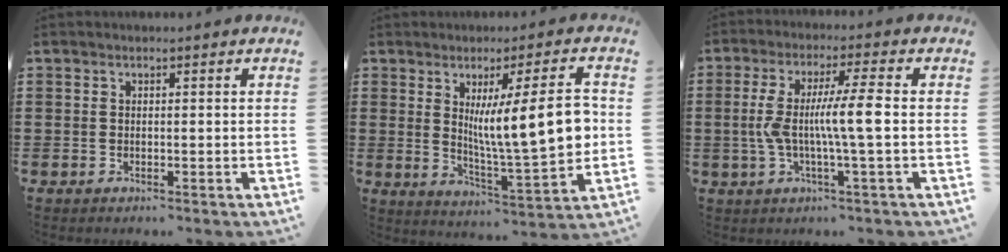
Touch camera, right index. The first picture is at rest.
{"total": 13.0, "force": [2.0, 2.6, 12.6], "torque": [-0.192, -0.009, 0.030]}
{"total": 8.4, "force": [-0.6, 0.3, 8.3], "torque": [-0.156, -0.003, -0.019]}